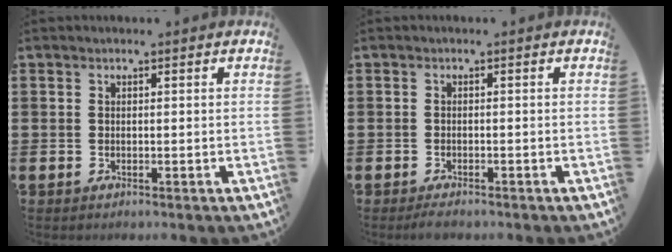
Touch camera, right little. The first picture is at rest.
{"total": 0.9, "force": [-0.8, 0.2, 0.4], "torque": [-0.010, 0.000, -0.016]}